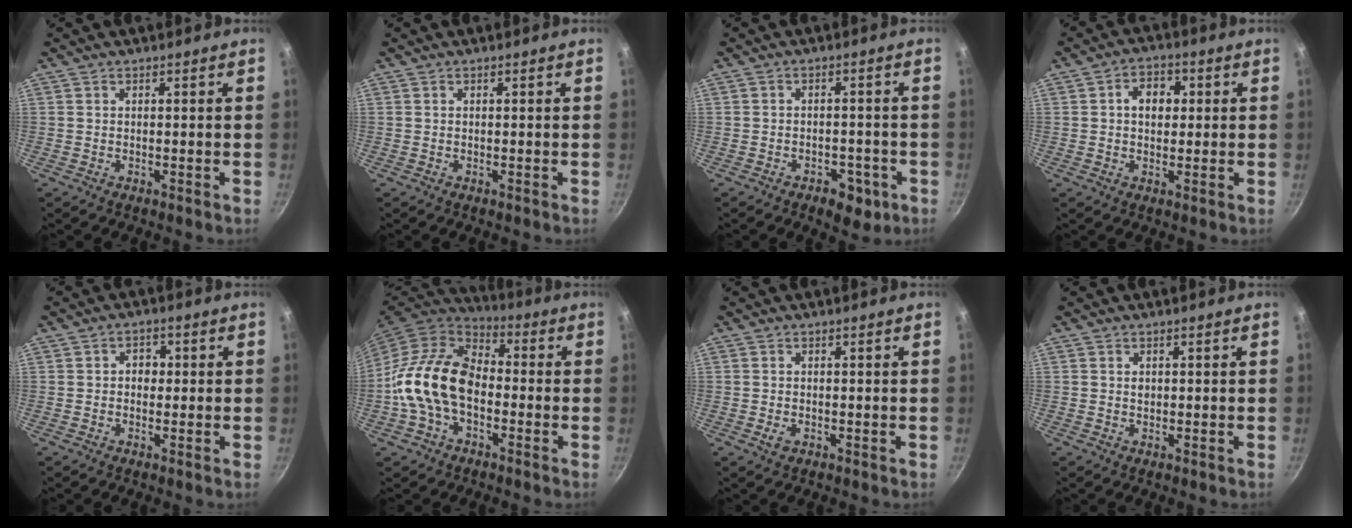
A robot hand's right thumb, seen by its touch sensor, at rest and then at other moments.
{"total": 0.0}
{"total": 6.5, "force": [-3.2, 4.0, 4.1], "torque": [-0.027, 0.023, -0.030]}
{"total": 5.8, "force": [0.9, 4.3, 3.8], "torque": [-0.031, 0.008, 0.008]}
{"total": 3.0, "force": [0.1, 2.5, 1.7], "torque": [-0.006, 0.006, -0.002]}
{"total": 16.3, "force": [-2.4, 11.0, 11.7], "torque": [-0.184, 0.036, -0.060]}
{"total": 1.7, "force": [-0.5, 1.2, 1.1], "torque": [-0.019, -0.001, -0.007]}
{"total": 0.9, "force": [0.1, 0.7, 0.5], "torque": [-0.005, -0.002, 0.003]}